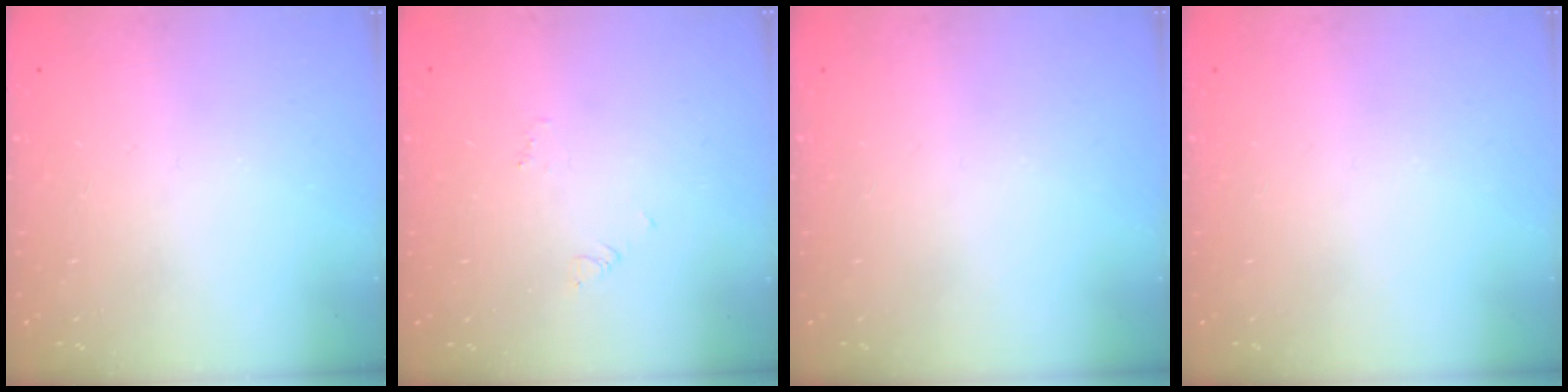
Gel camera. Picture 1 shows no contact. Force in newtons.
{"total": 2.7, "press": 2.7, "slide": 0.2}
{"total": 0.0}
{"total": 0.0}